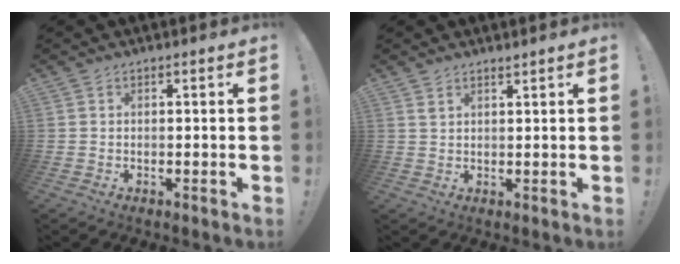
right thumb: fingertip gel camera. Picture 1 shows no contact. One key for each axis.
{"total": 1.8, "fx": 1.6, "fy": 0.5, "fz": 0.7, "tx": -0.014, "ty": -0.008, "tz": 0.030}